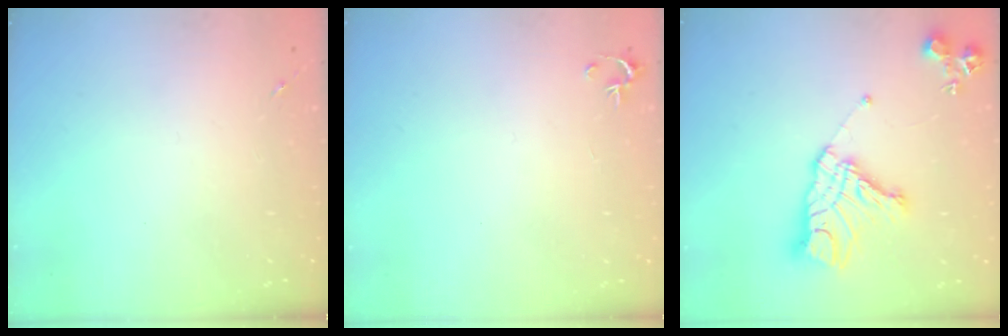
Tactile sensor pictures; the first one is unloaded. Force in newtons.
{"total": 2.5, "press": 2.5, "slide": 0.2}
{"total": 16.0, "press": 15.9, "slide": 1.4}